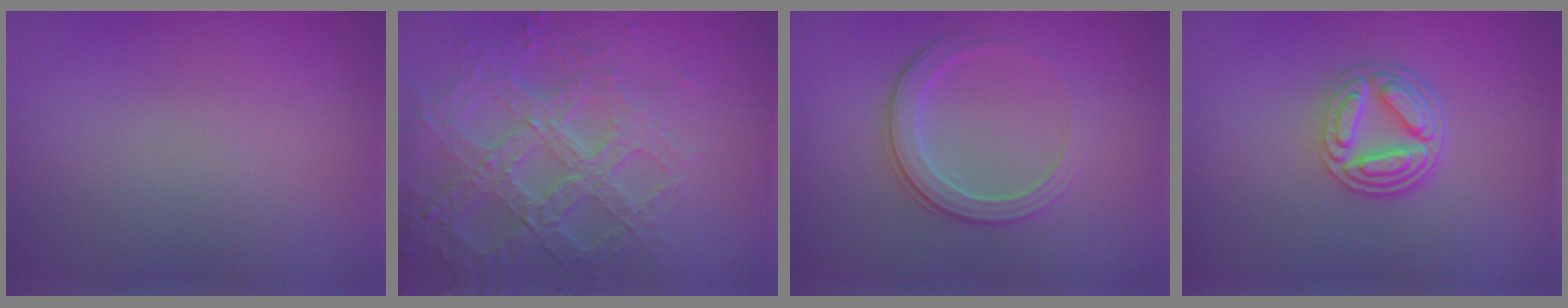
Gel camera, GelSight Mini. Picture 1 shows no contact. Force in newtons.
{"total": 6.9, "press": 5.2, "slide": 4.5}
{"total": 3.1, "press": 2.9, "slide": 1.1}
{"total": 5.0, "press": 3.7, "slide": 3.3}